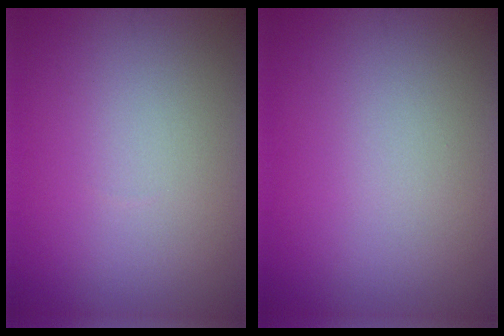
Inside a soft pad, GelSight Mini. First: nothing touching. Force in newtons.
{"total": 0.0}